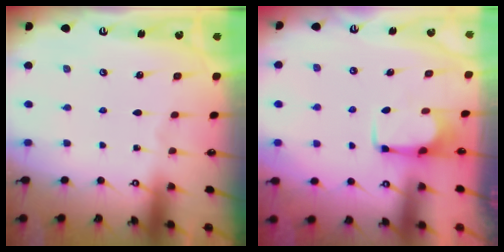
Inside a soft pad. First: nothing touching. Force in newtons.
{"total": 2.8, "press": 2.8, "slide": 0.5}